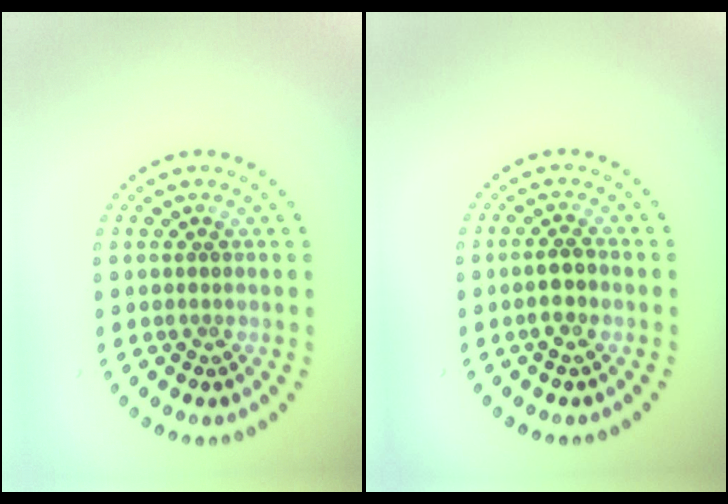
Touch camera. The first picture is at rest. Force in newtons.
{"total": 2.1, "press": 2.1, "slide": 0.6}